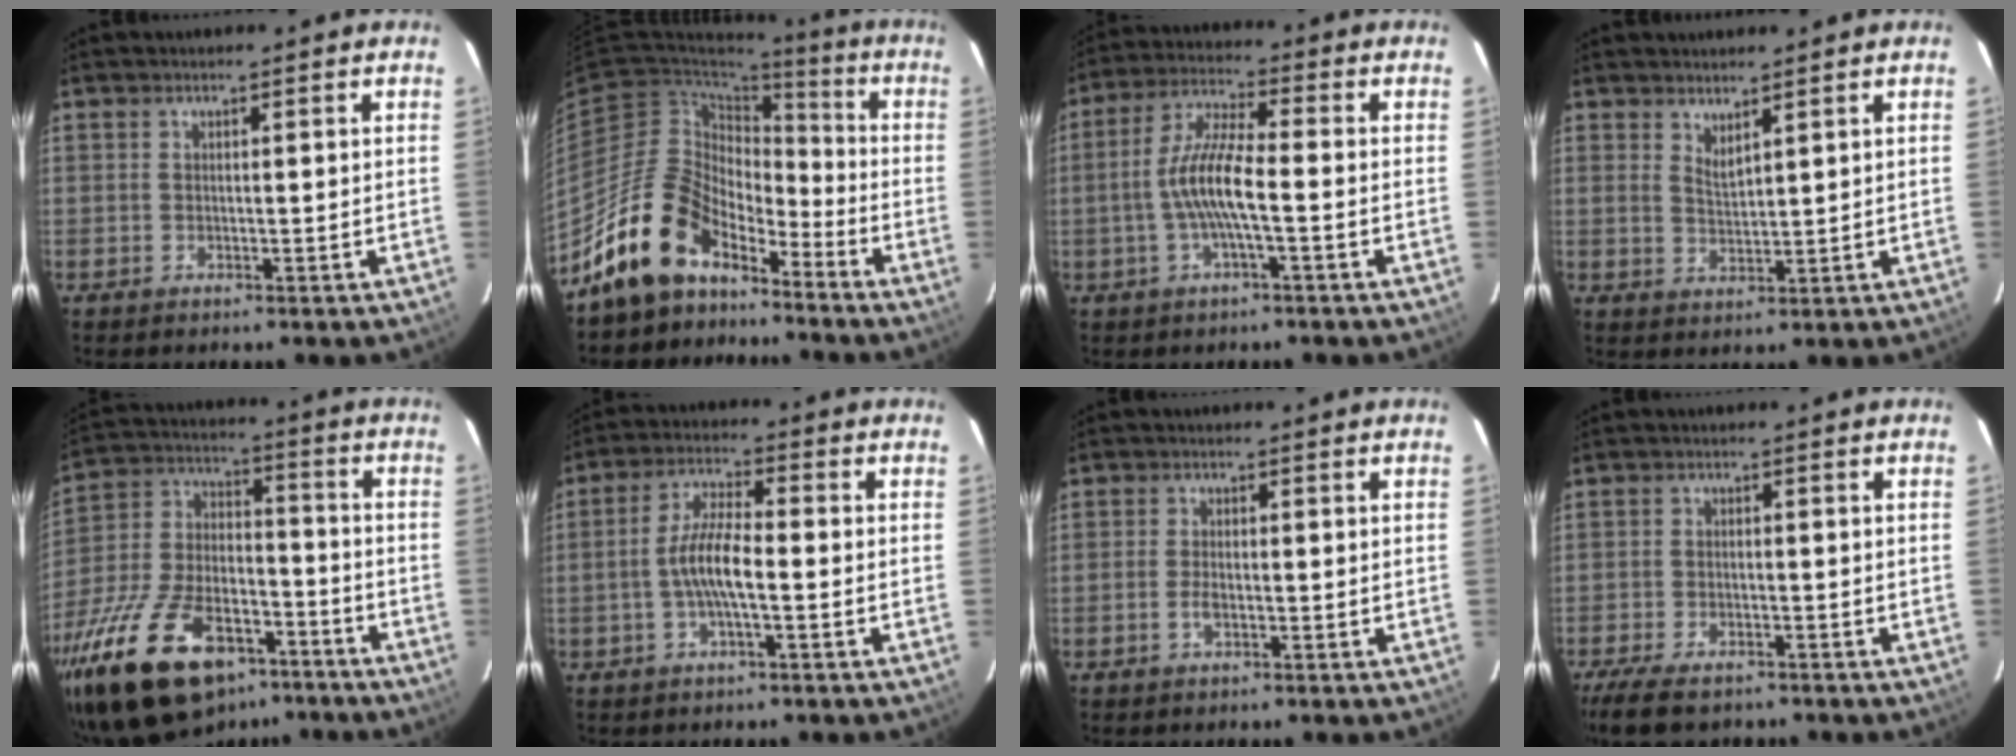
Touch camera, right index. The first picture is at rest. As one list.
[{"total": 14.9, "force": [-11.4, 7.6, 6.0], "torque": [-0.124, 0.021, -0.203]}, {"total": 9.0, "force": [-1.9, 1.4, 8.7], "torque": [-0.185, 0.007, -0.038]}, {"total": 2.6, "force": [2.2, 0.5, 1.4], "torque": [-0.025, -0.003, 0.037]}, {"total": 28.0, "force": [-18.0, 13.6, 16.6], "torque": [-0.340, -0.010, -0.287]}, {"total": 7.3, "force": [-1.7, 1.7, 6.9], "torque": [-0.140, 0.009, -0.034]}, {"total": 2.3, "force": [-0.9, 1.1, 1.8], "torque": [-0.040, 0.001, -0.018]}, {"total": 8.8, "force": [-6.9, 3.2, 4.4], "torque": [-0.116, -0.024, -0.123]}]